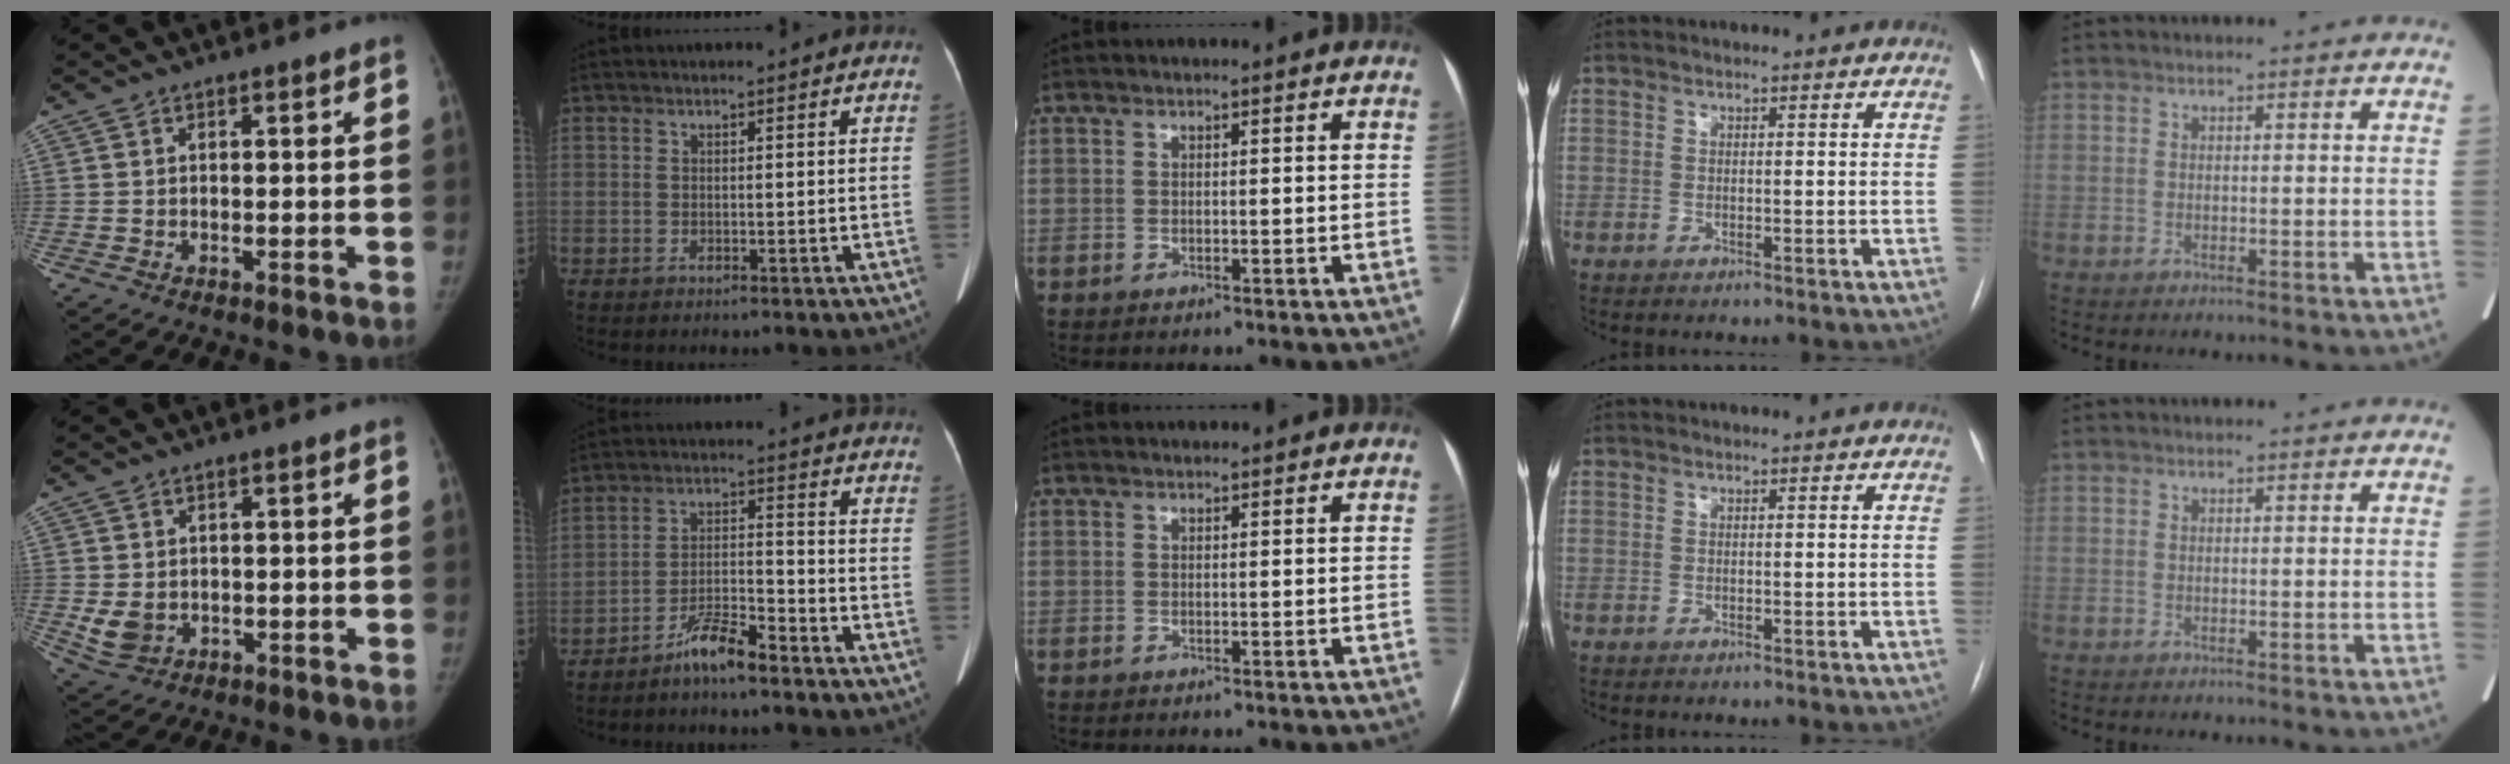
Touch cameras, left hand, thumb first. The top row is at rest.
{"thumb": {"total": 4.5, "force": [-0.3, 3.7, 2.6], "torque": [-0.043, -0.008, 0.008]}, "index": {"total": 6.3, "force": [-5.3, 0.6, 3.3], "torque": [-0.065, -0.008, -0.102]}, "middle": {"total": 1.6, "force": [1.5, 0.3, 0.4], "torque": [-0.009, 0.025, 0.026]}}